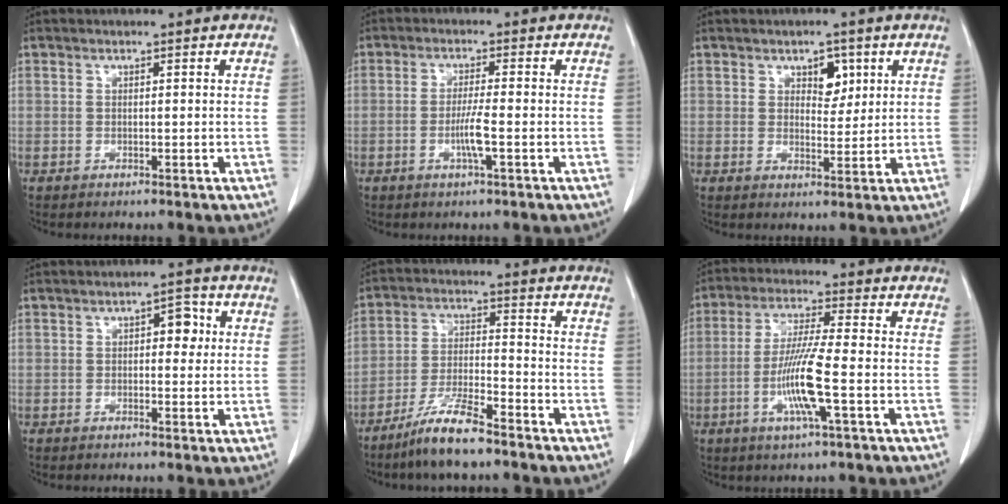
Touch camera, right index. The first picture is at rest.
{"total": 3.9, "force": [-1.2, -0.2, 3.7], "torque": [-0.072, -0.005, -0.022]}
{"total": 3.8, "force": [1.8, 2.2, 2.5], "torque": [-0.032, 0.002, 0.028]}
{"total": 3.6, "force": [0.8, 1.8, 3.0], "torque": [-0.039, 0.015, 0.008]}
{"total": 8.6, "force": [-6.6, 0.8, 5.4], "torque": [-0.111, -0.019, -0.128]}
{"total": 9.5, "force": [-2.6, -0.2, 9.2], "torque": [-0.181, -0.011, -0.055]}